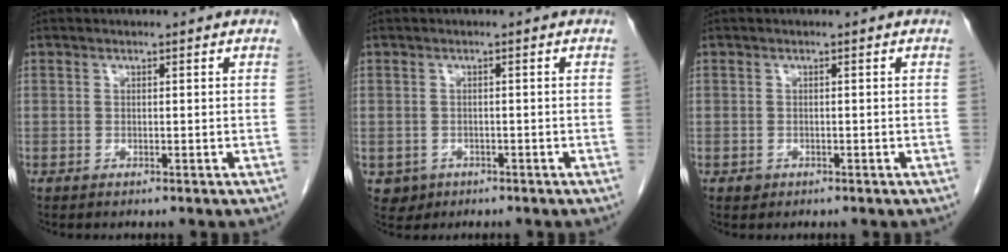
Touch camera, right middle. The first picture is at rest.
{"total": 2.4, "force": [-1.0, 2.1, 0.4], "torque": [-0.004, 0.005, -0.011]}
{"total": 0.7, "force": [-0.4, 0.6, 0.1], "torque": [-0.003, 0.002, -0.004]}